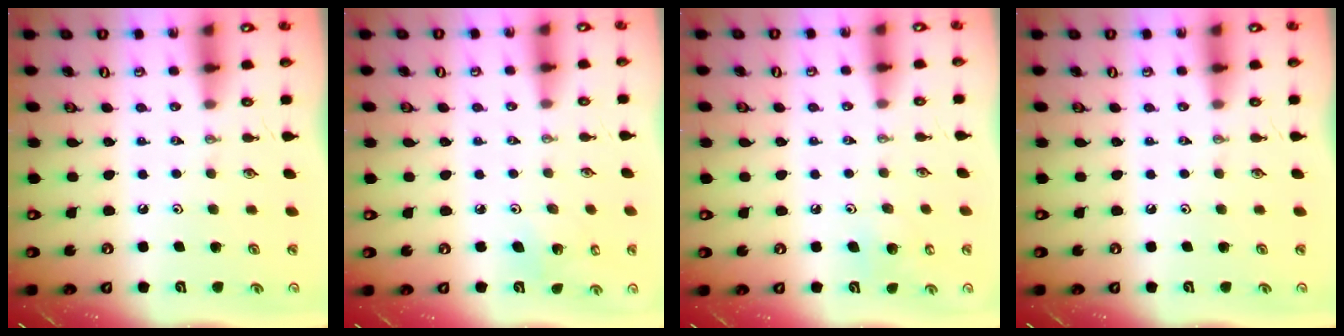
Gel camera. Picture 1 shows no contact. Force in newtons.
{"total": 4.6, "press": 4.5, "slide": 1.2}
{"total": 6.5, "press": 6.5, "slide": 0.6}
{"total": 0.0}